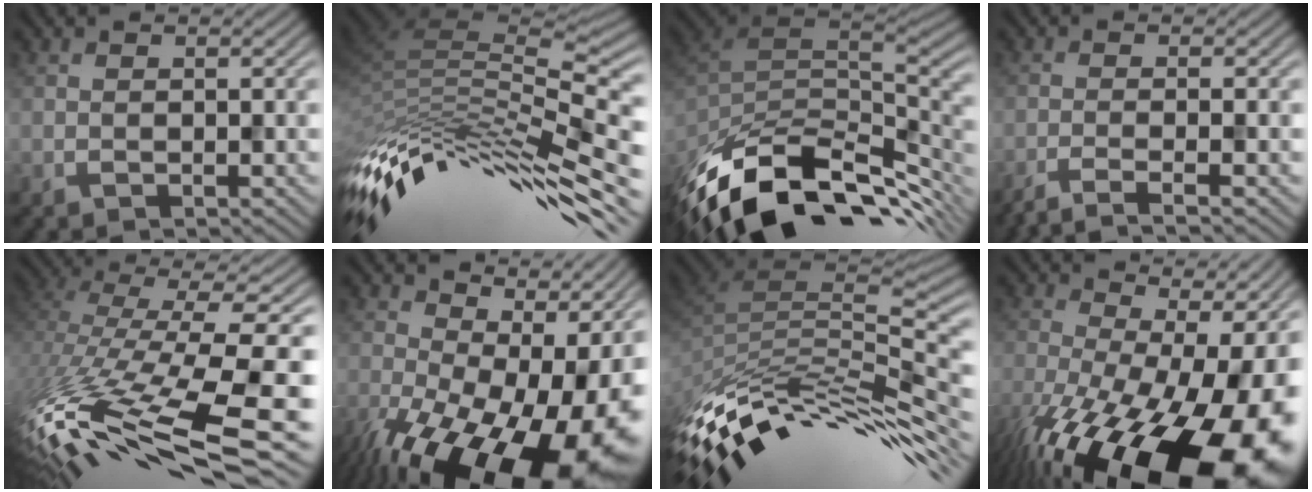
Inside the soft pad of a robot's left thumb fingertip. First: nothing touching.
{"total": 14.0, "force": [-6.7, 5.4, 11.1], "torque": [-0.245, -0.005, -0.117]}
{"total": 14.3, "force": [-9.2, 7.0, 8.5], "torque": [-0.202, -0.030, -0.154]}
{"total": 4.4, "force": [-3.1, 0.9, 3.0], "torque": [-0.029, 0.002, -0.063]}
{"total": 15.4, "force": [-7.5, 4.6, 12.7], "torque": [-0.265, -0.032, -0.096]}
{"total": 18.4, "force": [-5.3, 11.0, 13.8], "torque": [-0.190, -0.062, -0.043]}
{"total": 13.2, "force": [-8.4, 4.9, 8.8], "torque": [-0.192, 0.000, -0.145]}
{"total": 20.3, "force": [-7.6, 10.3, 15.7], "torque": [-0.253, -0.068, -0.088]}